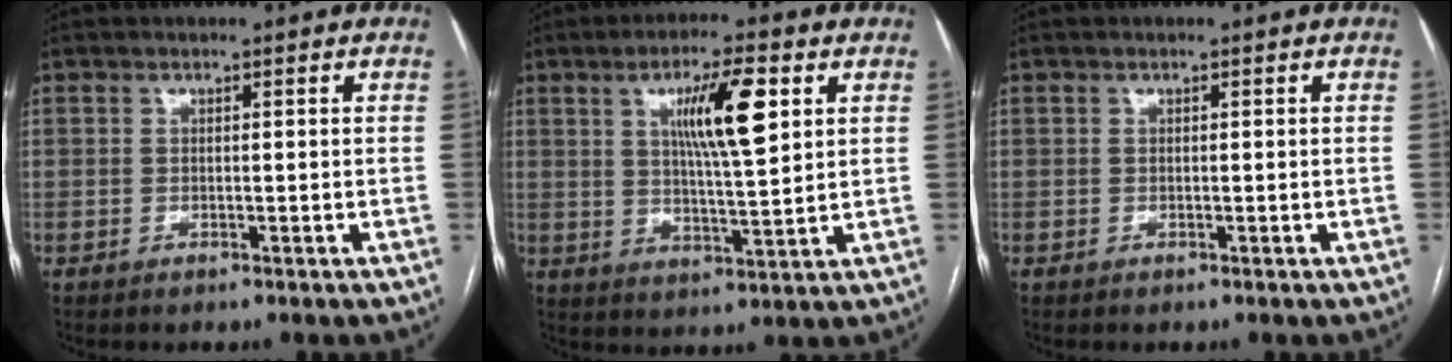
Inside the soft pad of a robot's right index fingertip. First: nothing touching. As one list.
[{"total": 10.2, "force": [3.6, 1.2, 9.4], "torque": [-0.161, 0.003, 0.062]}, {"total": 0.0}]